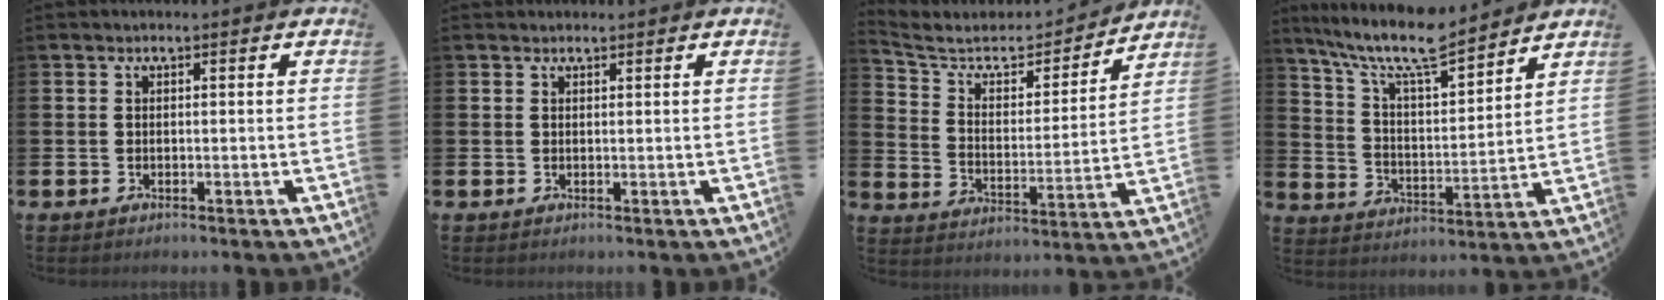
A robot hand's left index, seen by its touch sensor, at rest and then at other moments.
{"total": 0.8, "force": [0.7, 0.2, 0.0], "torque": [0.014, -0.004, 0.011]}
{"total": 6.4, "force": [5.5, 2.8, 1.8], "torque": [-0.070, -0.041, 0.089]}
{"total": 10.7, "force": [9.3, 1.8, 4.9], "torque": [-0.120, -0.055, 0.162]}